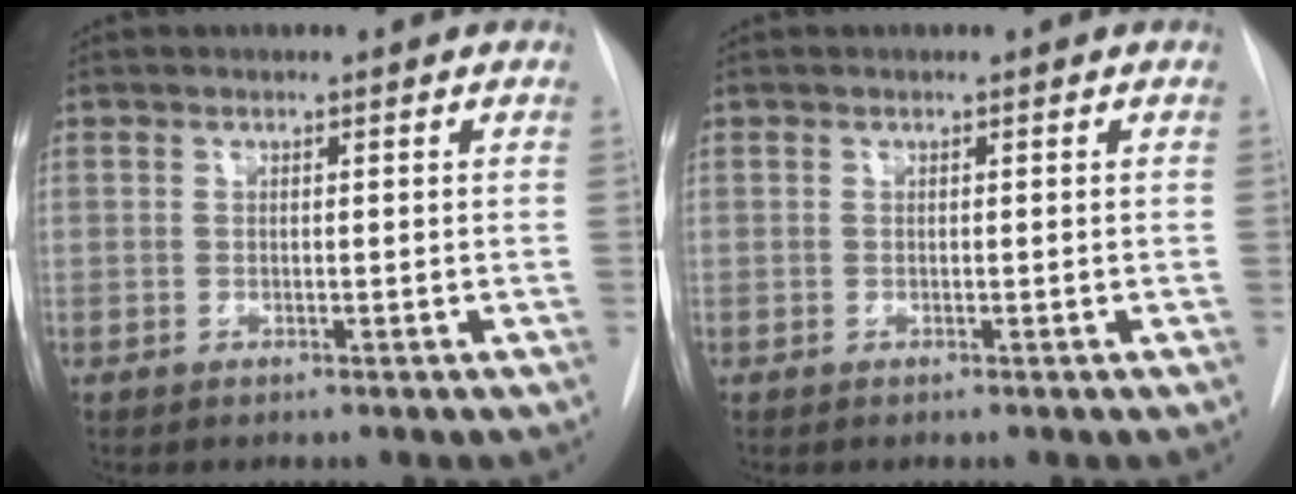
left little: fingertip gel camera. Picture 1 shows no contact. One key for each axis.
{"total": 0.0}